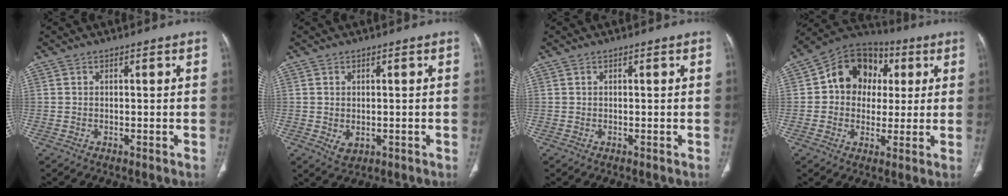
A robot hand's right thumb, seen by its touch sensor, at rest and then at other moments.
{"total": 2.6, "force": [-0.4, 1.9, 1.8], "torque": [-0.028, -0.005, 0.005]}
{"total": 0.0}
{"total": 13.9, "force": [2.6, 11.5, 7.3], "torque": [-0.071, 0.015, 0.032]}